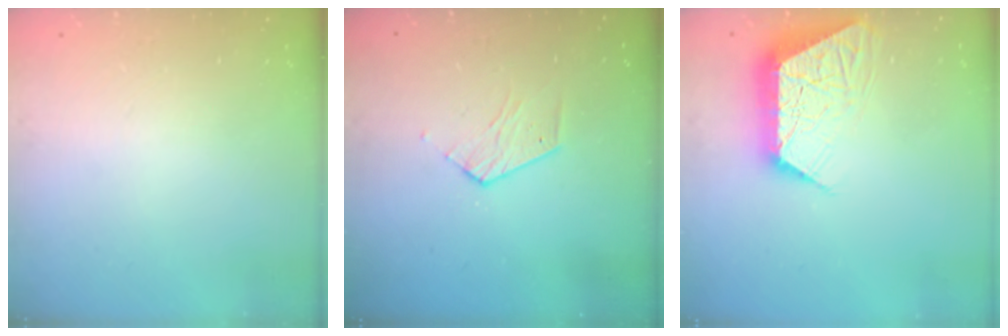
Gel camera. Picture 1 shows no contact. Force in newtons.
{"total": 4.9, "press": 4.8, "slide": 0.4}
{"total": 13.6, "press": 13.5, "slide": 1.2}